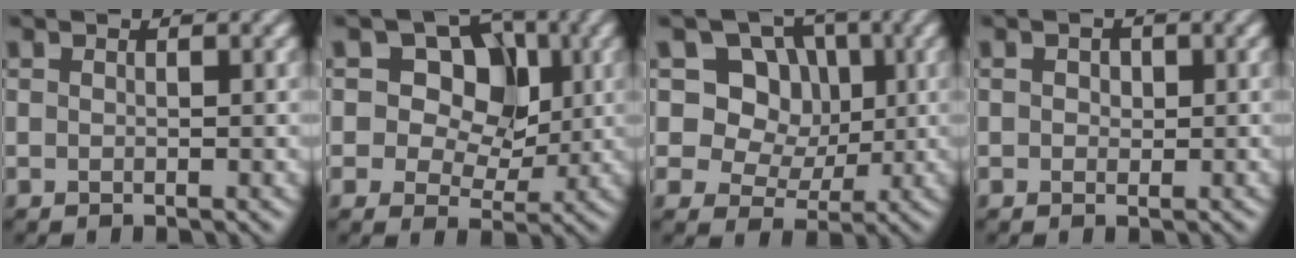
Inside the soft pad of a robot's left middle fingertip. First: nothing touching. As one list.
[{"total": 8.5, "force": [2.3, 6.6, 4.7], "torque": [-0.049, 0.031, 0.009]}, {"total": 8.1, "force": [2.4, 6.9, 3.4], "torque": [-0.051, 0.014, 0.029]}, {"total": 1.1, "force": [0.2, 1.0, 0.3], "torque": [-0.002, 0.000, 0.003]}]